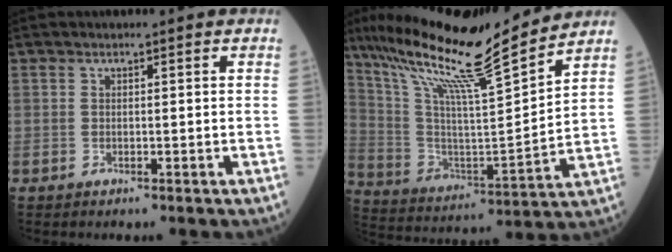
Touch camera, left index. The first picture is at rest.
{"total": 21.1, "force": [17.3, -0.4, 12.0], "torque": [-0.215, -0.008, 0.296]}